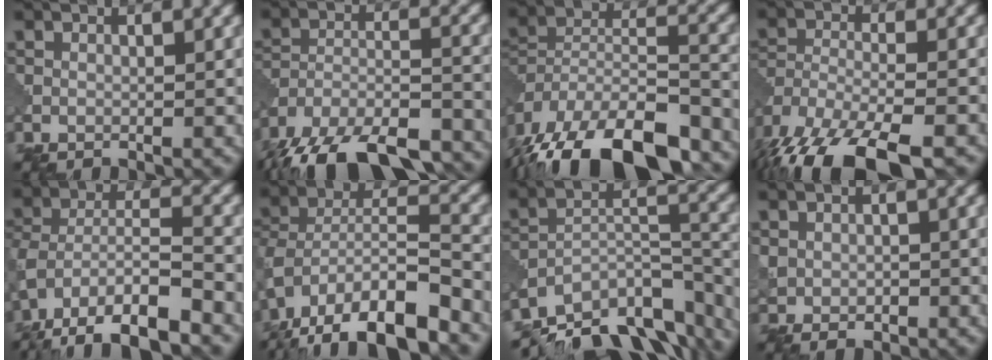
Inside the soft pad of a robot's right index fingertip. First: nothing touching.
{"total": 18.3, "force": [-15.6, 6.7, 6.8], "torque": [-0.142, -0.030, -0.210]}
{"total": 19.5, "force": [-15.5, 7.8, 8.9], "torque": [-0.175, -0.029, -0.225]}
{"total": 13.4, "force": [-9.9, 4.9, 7.5], "torque": [-0.163, -0.042, -0.157]}
{"total": 10.1, "force": [-7.0, 3.6, 6.3], "torque": [-0.112, 0.002, -0.128]}
{"total": 13.6, "force": [-9.7, 4.9, 8.2], "torque": [-0.156, 0.004, -0.159]}
{"total": 11.7, "force": [-9.5, 4.4, 5.1], "torque": [-0.085, 0.013, -0.144]}
{"total": 1.9, "force": [-0.2, 1.6, 1.1], "torque": [-0.020, -0.004, -0.006]}